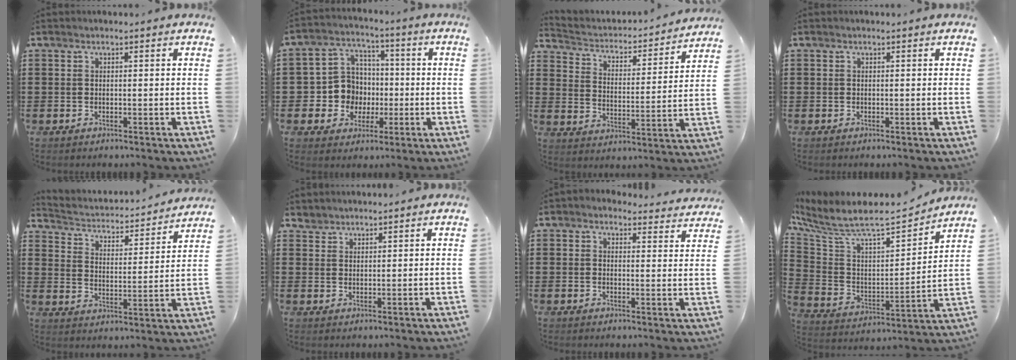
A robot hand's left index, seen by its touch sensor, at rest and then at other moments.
{"total": 8.7, "force": [-0.4, 8.4, 2.3], "torque": [-0.073, 0.012, 0.000]}
{"total": 2.1, "force": [2.0, 0.6, 0.2], "torque": [-0.023, -0.027, 0.021]}
{"total": 0.0}
{"total": 2.1, "force": [2.0, 0.6, 0.3], "torque": [-0.024, -0.028, 0.023]}
{"total": 1.8, "force": [1.7, 0.5, -0.1], "torque": [-0.005, 0.002, 0.035]}
{"total": 2.6, "force": [2.5, 0.7, 0.3], "torque": [-0.008, -0.011, 0.044]}
{"total": 7.2, "force": [6.1, 1.8, 3.4], "torque": [-0.101, -0.053, 0.095]}